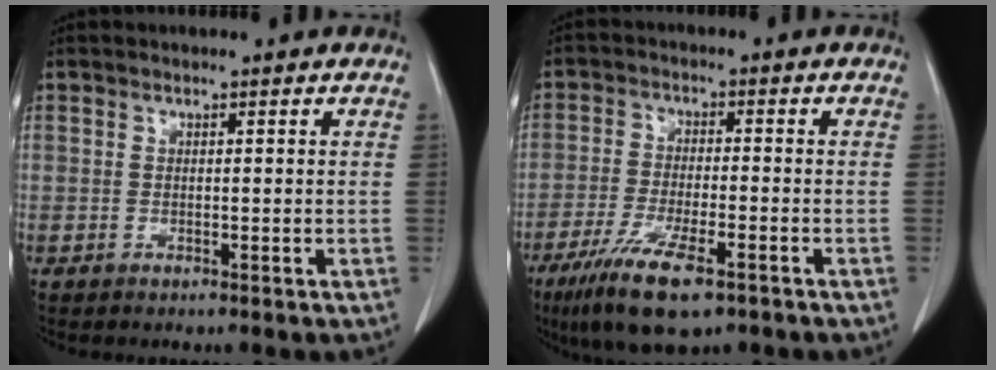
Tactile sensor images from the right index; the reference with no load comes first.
{"total": 10.6, "force": [-6.5, 2.3, 8.0], "torque": [-0.149, -0.022, -0.108]}